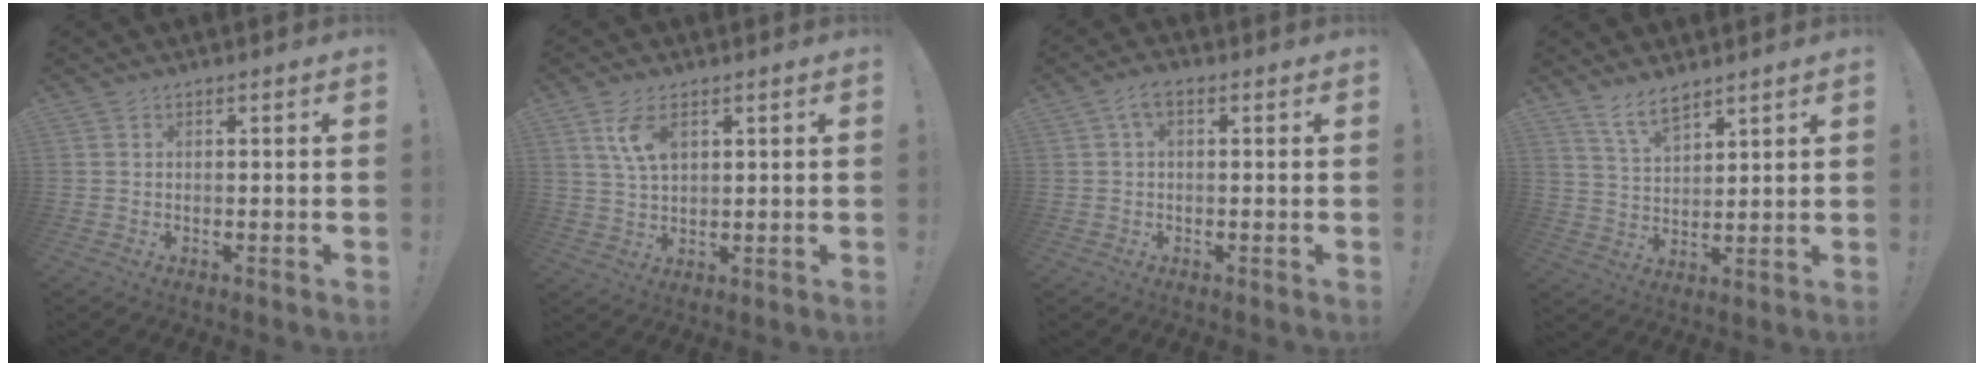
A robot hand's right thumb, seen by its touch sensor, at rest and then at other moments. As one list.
[{"total": 7.8, "force": [3.3, 4.0, 5.7], "torque": [-0.098, -0.008, 0.061]}, {"total": 3.4, "force": [0.7, 1.6, 2.9], "torque": [-0.055, 0.007, 0.012]}, {"total": 7.7, "force": [6.3, 2.5, 3.6], "torque": [-0.071, -0.033, 0.117]}]